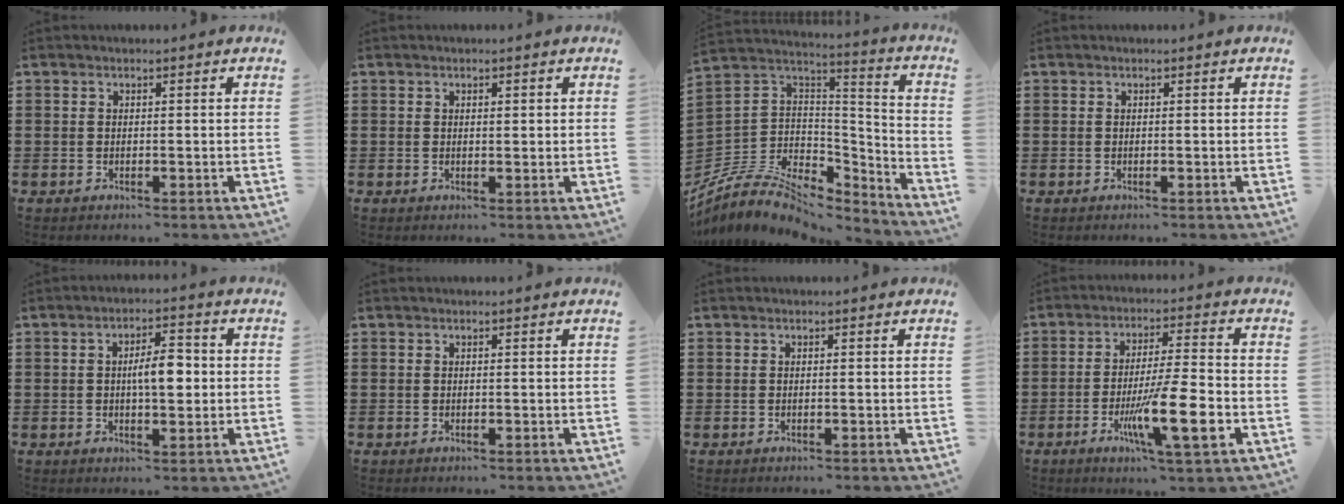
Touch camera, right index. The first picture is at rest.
{"total": 0.7, "force": [0.3, 0.3, 0.5], "torque": [-0.010, 0.004, 0.005]}
{"total": 8.4, "force": [-6.1, 4.7, 3.5], "torque": [-0.087, 0.006, -0.118]}
{"total": 0.0}
{"total": 5.5, "force": [0.2, 2.1, 5.1], "torque": [-0.086, 0.004, -0.002]}
{"total": 0.0}
{"total": 0.0}
{"total": 11.6, "force": [-3.9, 1.6, 10.8], "torque": [-0.200, -0.009, -0.070]}